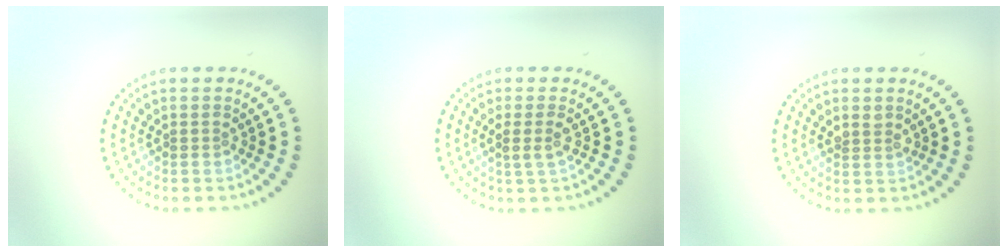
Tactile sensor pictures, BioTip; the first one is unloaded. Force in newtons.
{"total": 1.6, "press": 1.3, "slide": 1.0}
{"total": 1.1, "press": 1.0, "slide": 0.4}